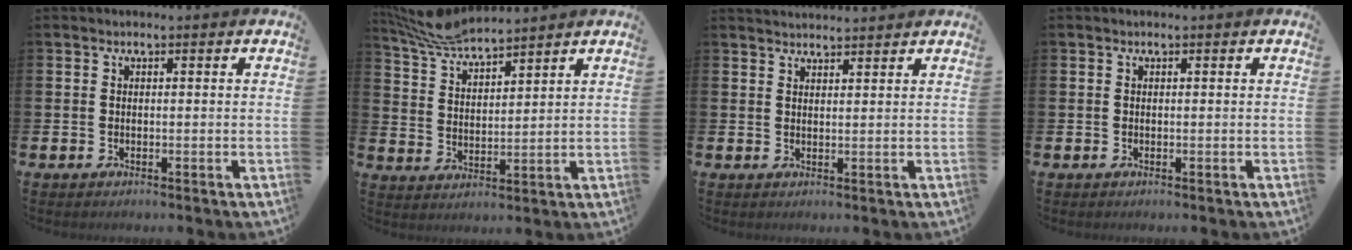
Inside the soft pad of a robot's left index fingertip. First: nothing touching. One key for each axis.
{"total": 6.8, "fx": 6.5, "fy": 0.7, "fz": 1.9, "tx": -0.057, "ty": -0.033, "tz": 0.118}
{"total": 2.3, "fx": 2.3, "fy": 0.2, "fz": 0.0, "tx": 0.005, "ty": -0.016, "tz": 0.040}
{"total": 0.0}